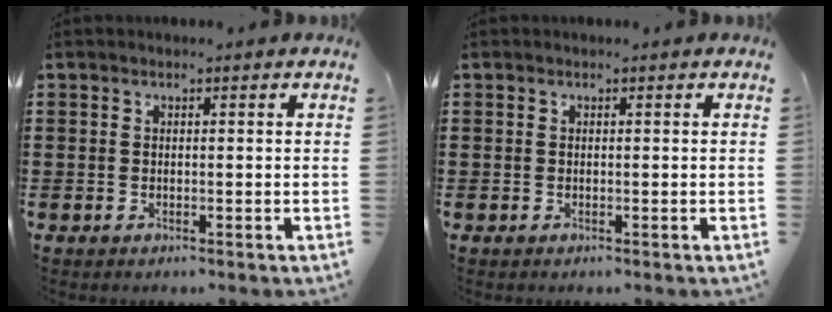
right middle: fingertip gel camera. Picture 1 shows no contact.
{"total": 0.0}